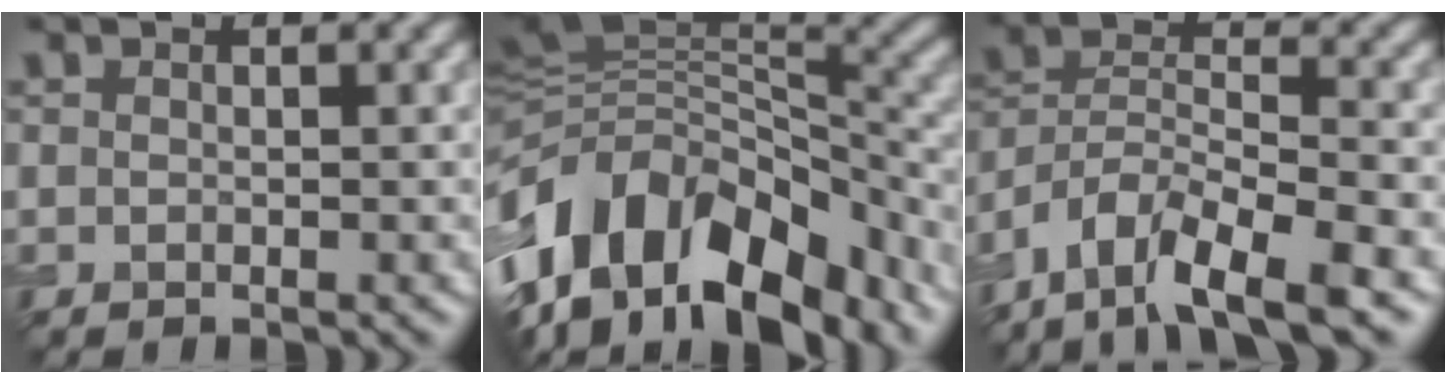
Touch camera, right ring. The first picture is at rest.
{"total": 13.6, "force": [-6.8, 8.5, 8.2], "torque": [-0.167, 0.025, -0.114]}
{"total": 10.2, "force": [-7.7, 3.3, 5.9], "torque": [-0.102, 0.000, -0.137]}